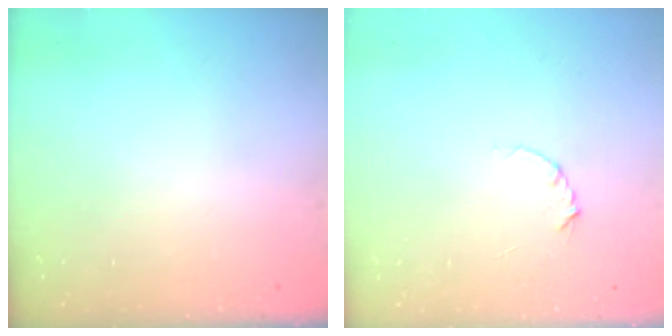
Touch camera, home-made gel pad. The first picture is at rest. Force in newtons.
{"total": 2.9, "press": 2.9, "slide": 0.3}